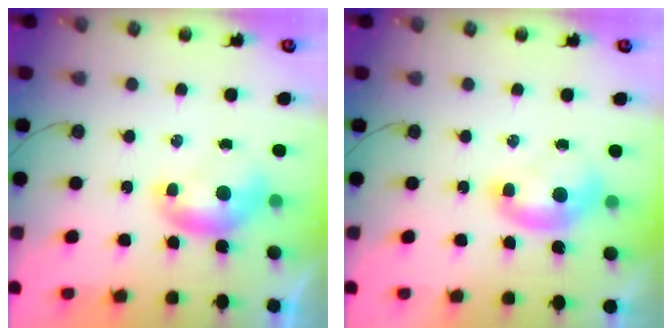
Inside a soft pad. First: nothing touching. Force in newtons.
{"total": 1.3, "press": 1.2, "slide": 0.5}